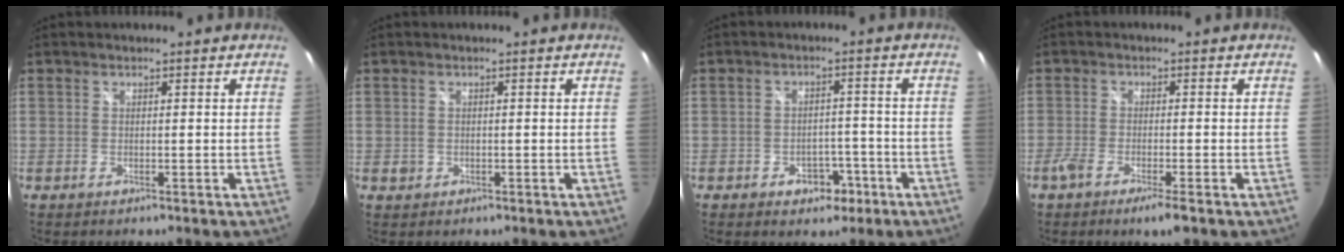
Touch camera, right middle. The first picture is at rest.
{"total": 1.2, "force": [-0.2, 1.1, 0.3], "torque": [-0.003, -0.001, -0.004]}
{"total": 4.7, "force": [-2.7, 3.3, 2.1], "torque": [-0.040, 0.010, -0.026]}
{"total": 4.7, "force": [-3.2, 0.3, 3.4], "torque": [-0.080, -0.012, -0.061]}